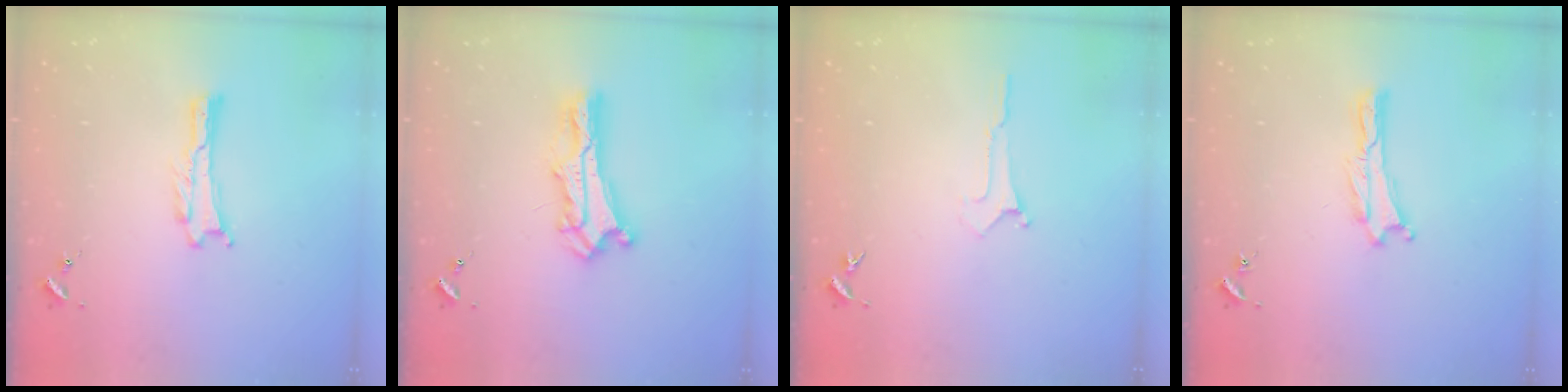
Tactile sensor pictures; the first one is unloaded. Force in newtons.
{"total": 6.7, "press": 6.7, "slide": 0.5}
{"total": 0.0}
{"total": 0.0}